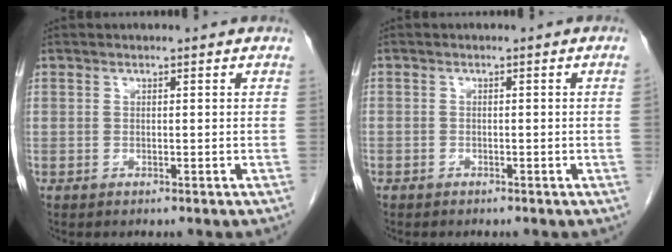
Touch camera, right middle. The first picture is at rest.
{"total": 0.6, "force": [-0.4, -0.1, 0.4], "torque": [-0.007, 0.003, -0.007]}